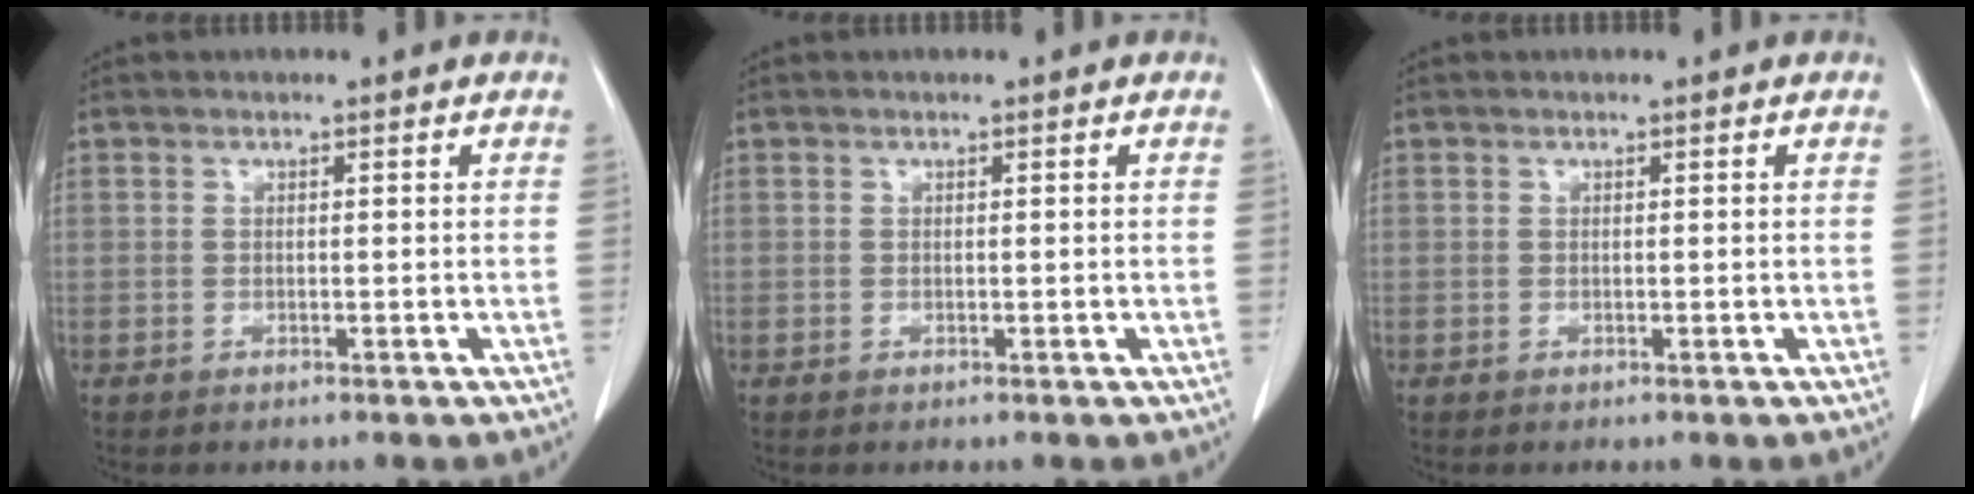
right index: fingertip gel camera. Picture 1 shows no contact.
{"total": 0.0}
{"total": 0.0}